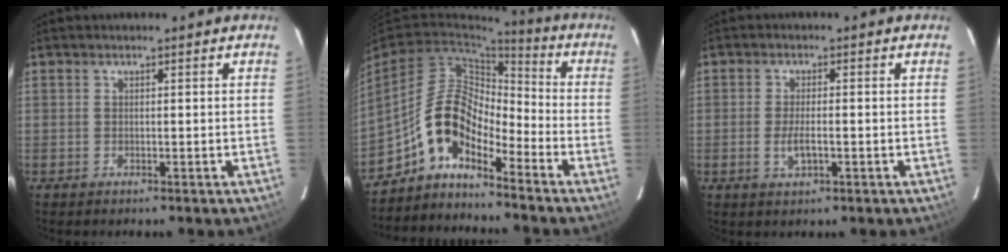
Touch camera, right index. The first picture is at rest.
{"total": 9.5, "force": [-6.2, 3.8, 6.1], "torque": [-0.120, 0.024, -0.131]}
{"total": 3.5, "force": [-1.1, 1.1, 3.1], "torque": [-0.061, -0.006, -0.017]}